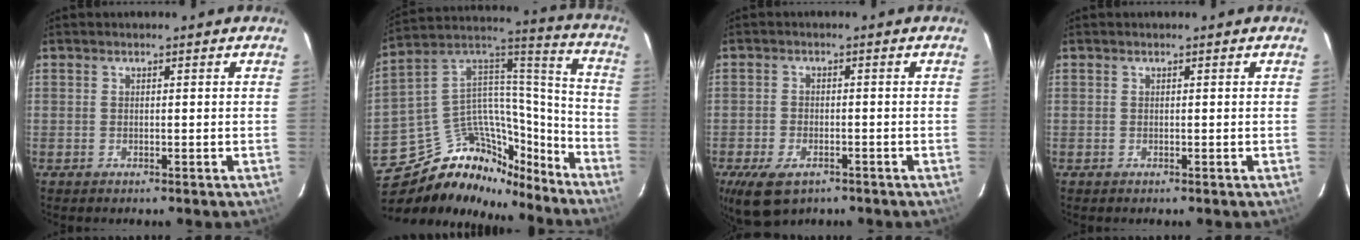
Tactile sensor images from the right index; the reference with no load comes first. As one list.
[{"total": 25.2, "force": [-19.6, 12.3, 9.9], "torque": [-0.185, 0.080, -0.294]}, {"total": 8.0, "force": [-4.9, 4.3, 4.7], "torque": [-0.111, -0.019, -0.084]}, {"total": 0.0}]